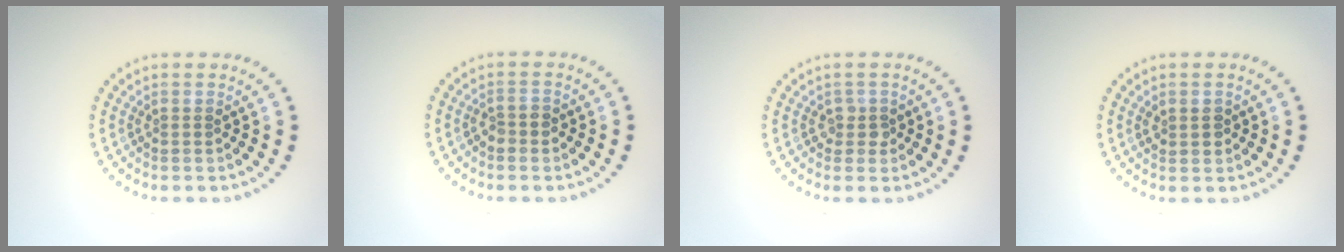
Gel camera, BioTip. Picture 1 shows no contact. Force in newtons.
{"total": 1.4, "press": 1.3, "slide": 0.5}
{"total": 1.3, "press": 1.2, "slide": 0.6}
{"total": 1.5, "press": 1.4, "slide": 0.4}